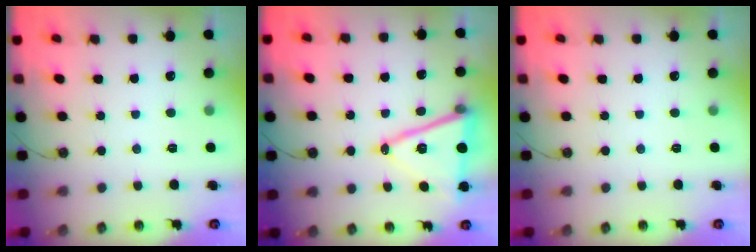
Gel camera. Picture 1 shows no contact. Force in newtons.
{"total": 15.0, "press": 14.5, "slide": 3.7}
{"total": 0.0}